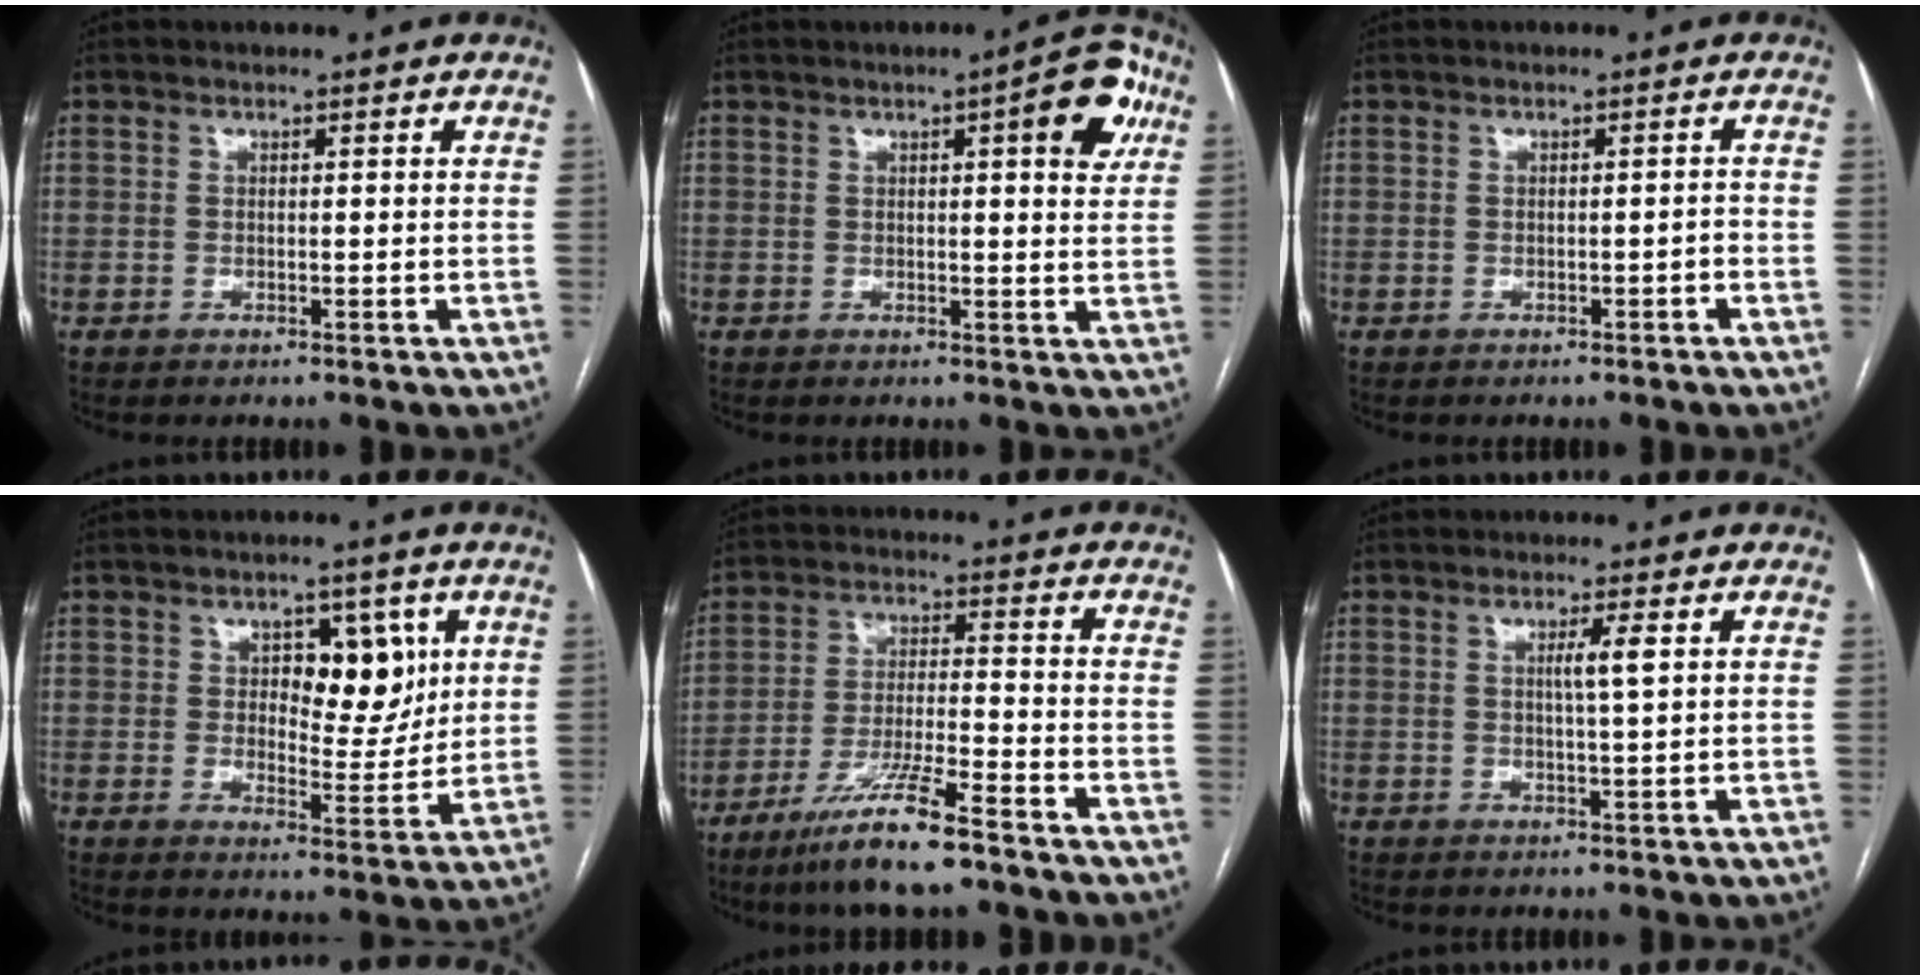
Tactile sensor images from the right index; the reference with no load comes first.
{"total": 7.6, "force": [3.0, 1.4, 6.8], "torque": [-0.080, 0.006, 0.029]}
{"total": 0.7, "force": [-0.5, 0.0, 0.5], "torque": [-0.011, 0.000, -0.008]}
{"total": 8.0, "force": [2.7, 4.1, 6.4], "torque": [-0.078, 0.008, 0.042]}
{"total": 11.1, "force": [-7.8, 0.1, 7.9], "torque": [-0.155, -0.030, -0.145]}
{"total": 2.9, "force": [0.7, -0.4, 2.8], "torque": [-0.052, -0.001, 0.011]}